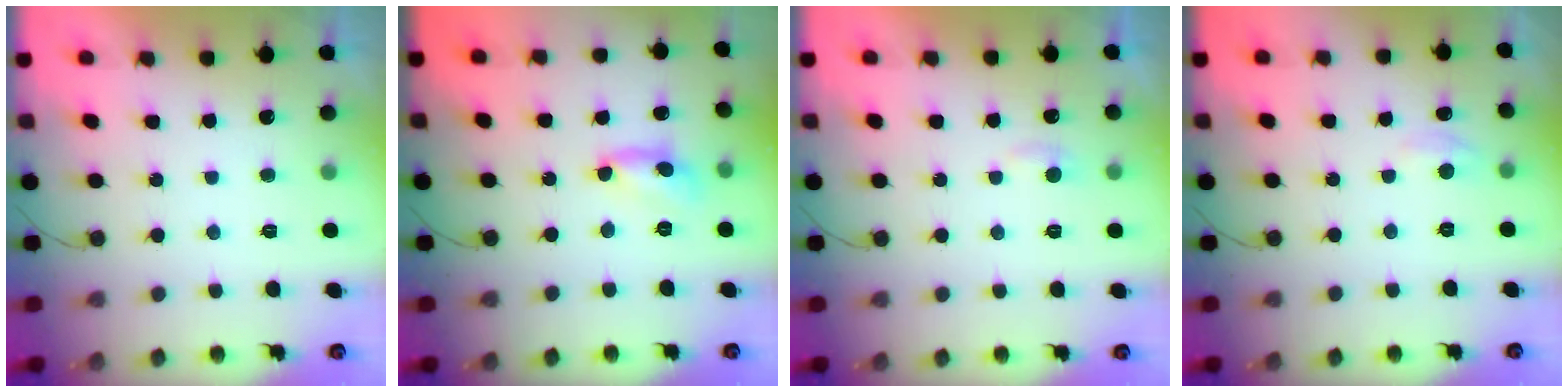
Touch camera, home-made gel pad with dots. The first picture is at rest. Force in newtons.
{"total": 4.9, "press": 4.8, "slide": 0.4}
{"total": 4.2, "press": 4.1, "slide": 0.5}
{"total": 3.2, "press": 3.1, "slide": 0.4}